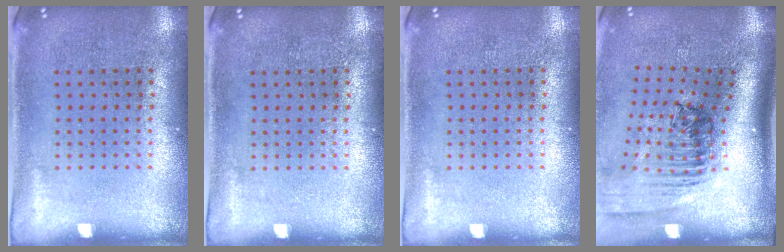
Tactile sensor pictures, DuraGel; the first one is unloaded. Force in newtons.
{"total": 0.0}
{"total": 0.0}
{"total": 2.5, "press": 1.8, "slide": 1.8}